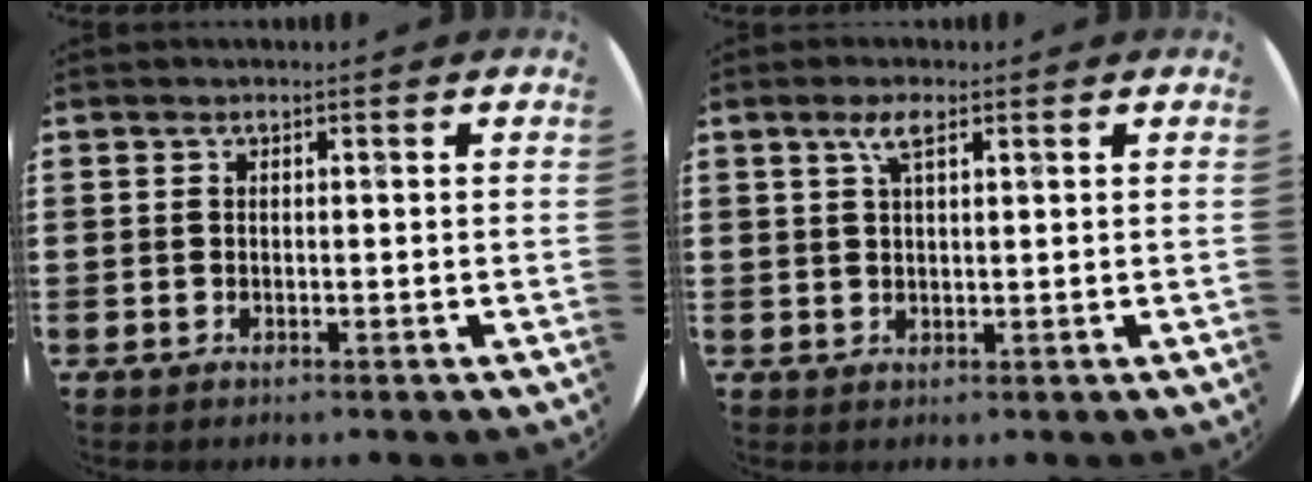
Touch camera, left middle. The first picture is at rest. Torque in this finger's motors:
{"motor_torque": [0.90, -0.41, 0.05, 0.07]}